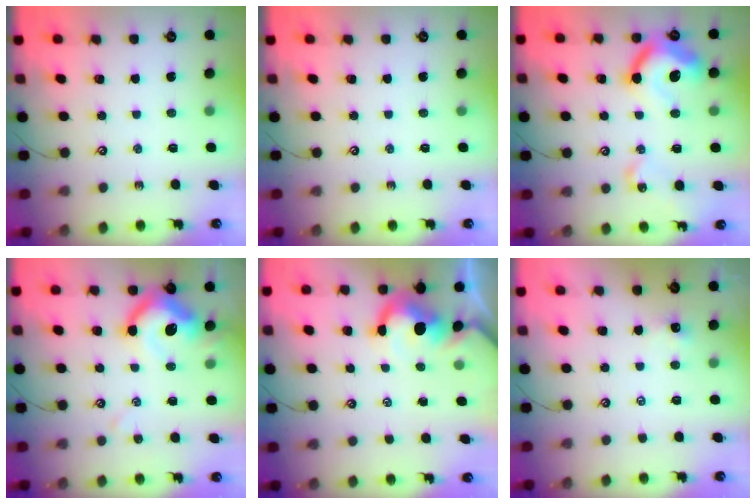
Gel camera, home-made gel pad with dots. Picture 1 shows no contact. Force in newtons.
{"total": 0.0}
{"total": 16.8, "press": 16.7, "slide": 1.7}
{"total": 10.9, "press": 10.8, "slide": 1.2}
{"total": 4.0, "press": 3.8, "slide": 1.0}
{"total": 2.0, "press": 2.0, "slide": 0.2}